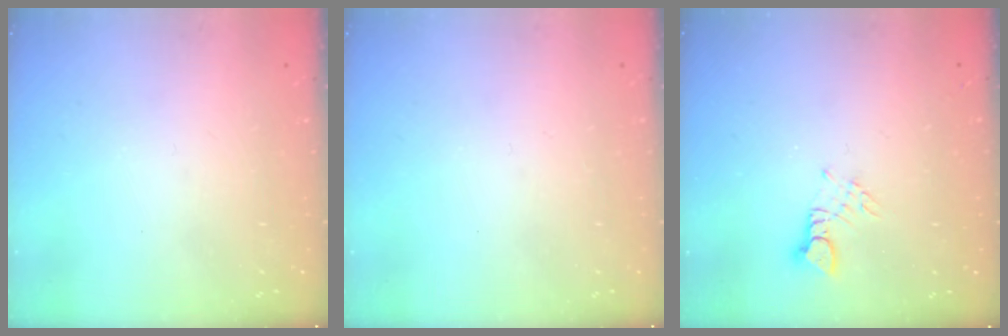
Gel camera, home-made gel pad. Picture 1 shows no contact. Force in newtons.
{"total": 0.0}
{"total": 2.9, "press": 2.9, "slide": 0.1}